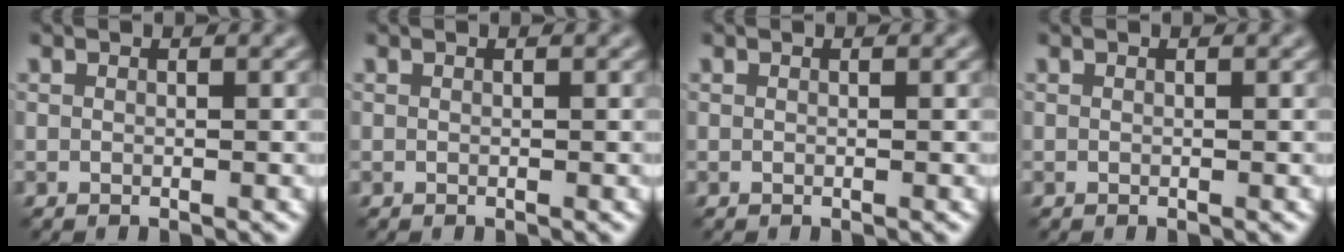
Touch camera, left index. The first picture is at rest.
{"total": 0.0}
{"total": 0.0}
{"total": 0.0}